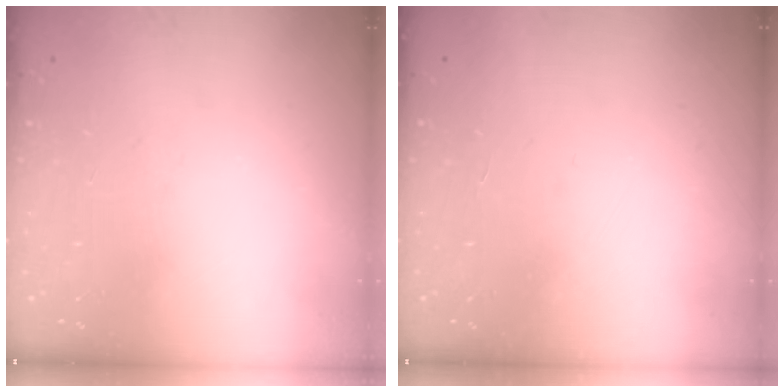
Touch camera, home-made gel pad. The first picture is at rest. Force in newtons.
{"total": 1.7, "press": 1.7, "slide": 0.1}